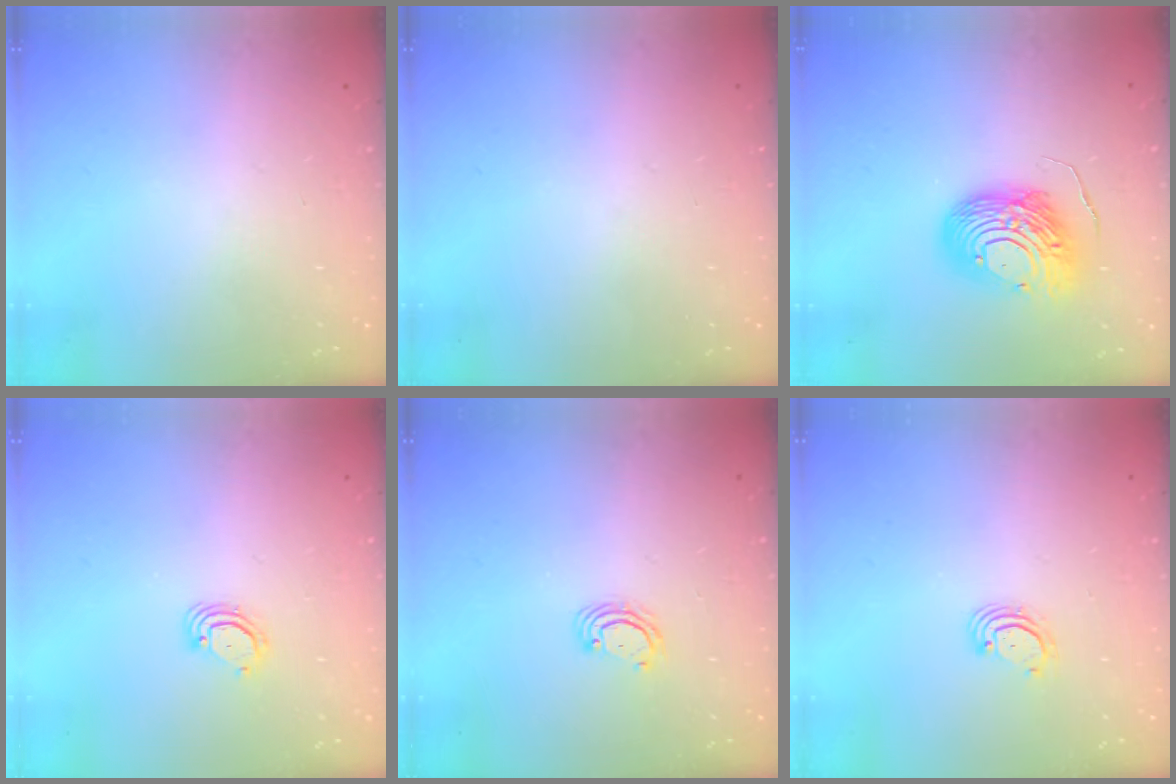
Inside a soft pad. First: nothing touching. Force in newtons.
{"total": 0.0}
{"total": 13.8, "press": 13.7, "slide": 1.3}
{"total": 3.2, "press": 3.2, "slide": 0.2}
{"total": 3.8, "press": 3.8, "slide": 0.4}
{"total": 3.0, "press": 3.0, "slide": 0.3}